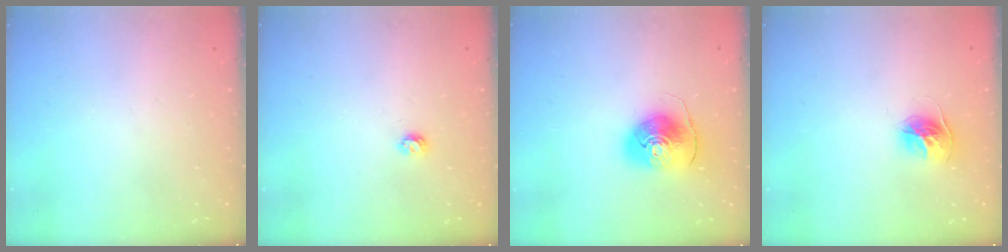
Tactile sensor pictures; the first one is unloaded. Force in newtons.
{"total": 3.4, "press": 3.4, "slide": 0.5}
{"total": 10.2, "press": 10.1, "slide": 1.1}
{"total": 11.1, "press": 11.1, "slide": 0.9}